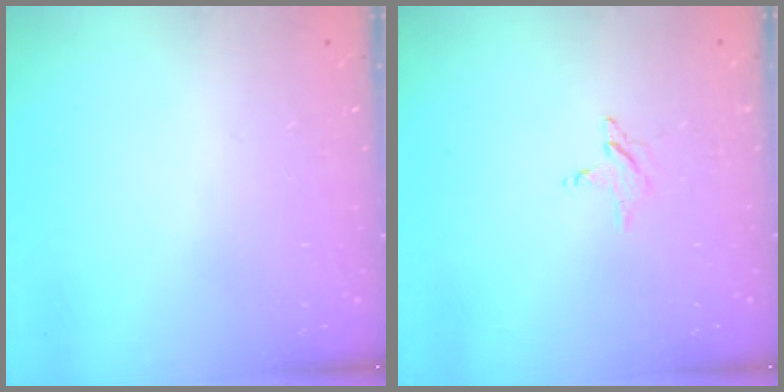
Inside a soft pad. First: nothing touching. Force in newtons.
{"total": 2.4, "press": 2.4, "slide": 0.2}